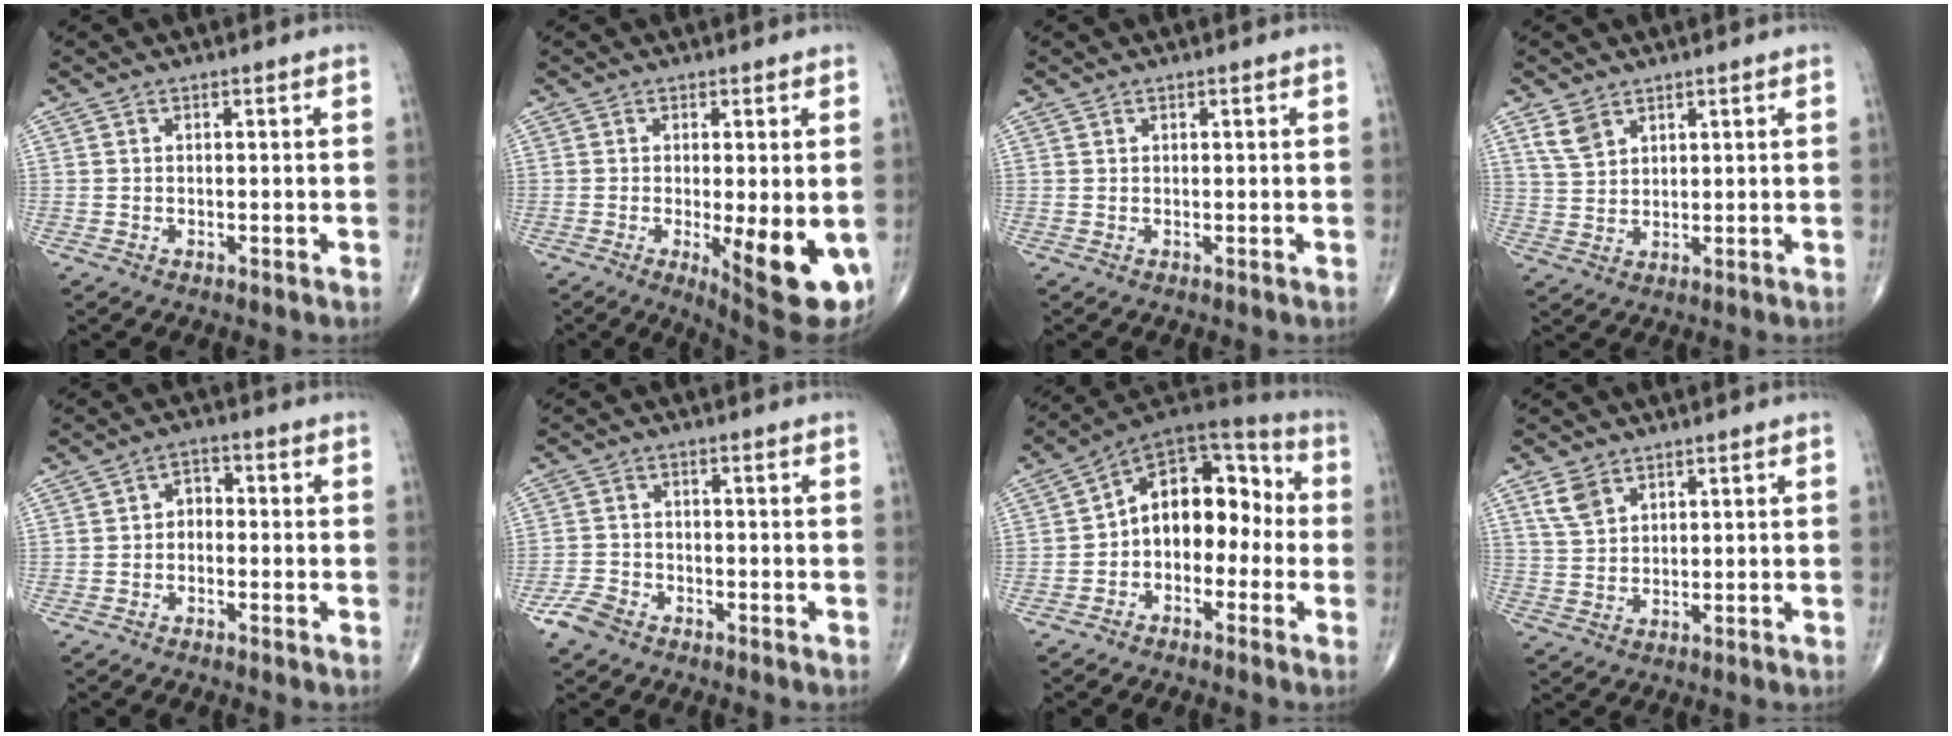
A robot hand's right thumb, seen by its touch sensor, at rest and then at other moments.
{"total": 13.3, "force": [-3.1, 3.8, 12.4], "torque": [-0.147, -0.024, -0.030]}
{"total": 0.0}
{"total": 4.3, "force": [2.8, 2.5, 2.0], "torque": [-0.033, -0.009, 0.064]}
{"total": 3.1, "force": [-0.7, 2.3, 2.0], "torque": [-0.014, 0.020, -0.026]}
{"total": 4.7, "force": [-3.2, 2.8, 1.9], "torque": [-0.039, 0.012, -0.062]}
{"total": 13.9, "force": [-1.6, 9.4, 10.1], "torque": [-0.103, 0.053, -0.045]}
{"total": 4.4, "force": [2.7, 2.7, 2.2], "torque": [-0.035, -0.008, 0.061]}